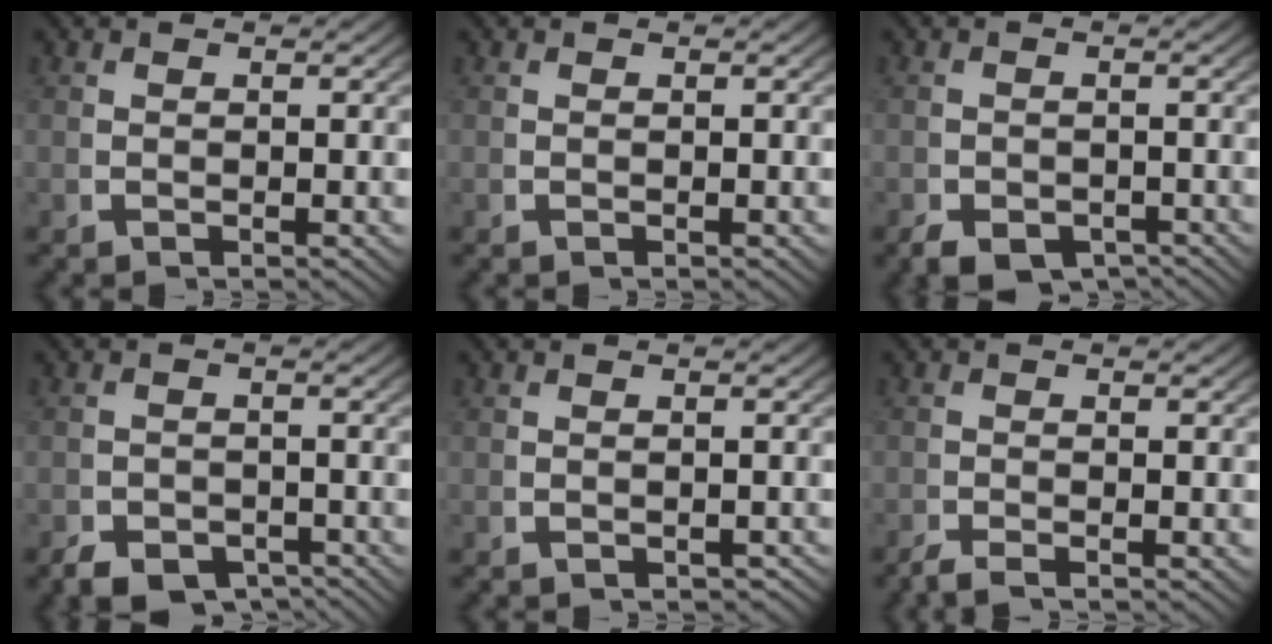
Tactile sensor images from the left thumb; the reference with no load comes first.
{"total": 0.0}
{"total": 3.6, "force": [-2.7, 2.0, 1.4], "torque": [-0.020, -0.023, -0.037]}
{"total": 4.8, "force": [-3.8, 2.5, 1.6], "torque": [-0.017, -0.029, -0.055]}
{"total": 1.1, "force": [-1.1, 0.3, 0.1], "torque": [-0.002, -0.003, -0.015]}
{"total": 1.4, "force": [-1.3, 0.2, 0.4], "torque": [-0.004, -0.007, -0.024]}